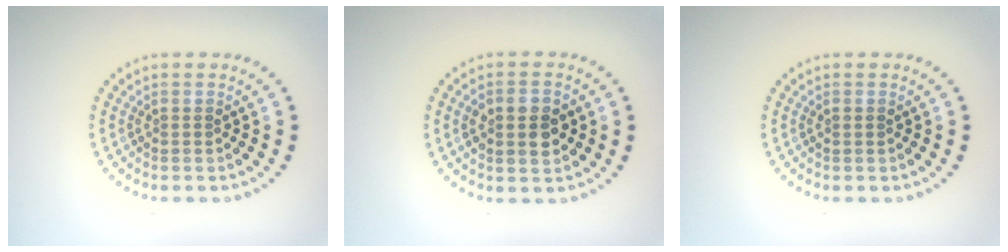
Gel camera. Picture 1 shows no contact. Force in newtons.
{"total": 3.6, "press": 3.6, "slide": 0.2}
{"total": 0.5, "press": 0.5, "slide": 0.1}